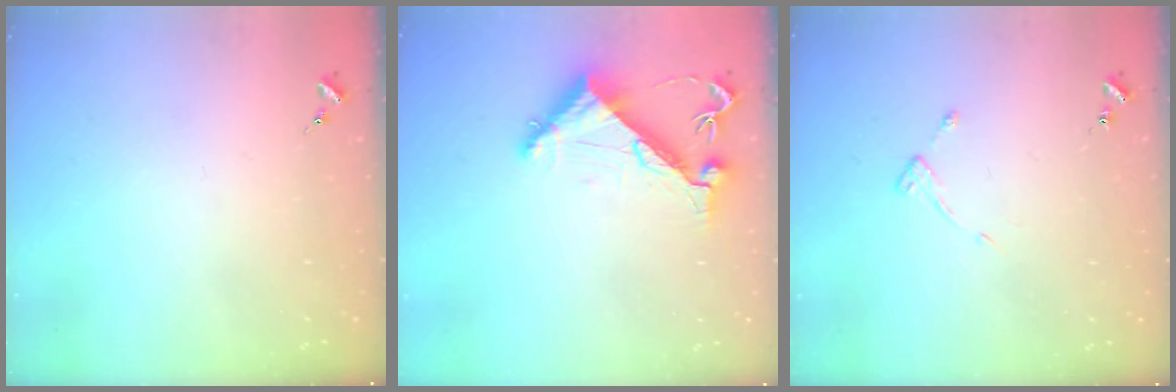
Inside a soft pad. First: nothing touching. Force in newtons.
{"total": 6.7, "press": 6.6, "slide": 0.7}
{"total": 4.1, "press": 4.1, "slide": 0.5}